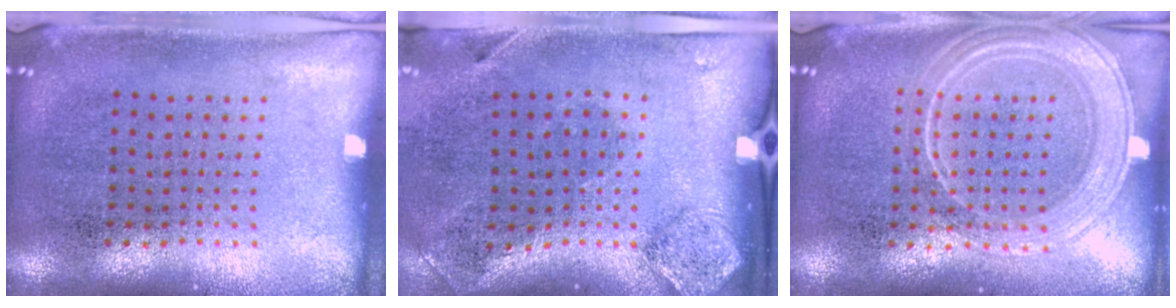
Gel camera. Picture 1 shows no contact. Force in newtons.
{"total": 2.0, "press": 1.1, "slide": 1.7}
{"total": 2.0, "press": 2.0, "slide": 0.3}